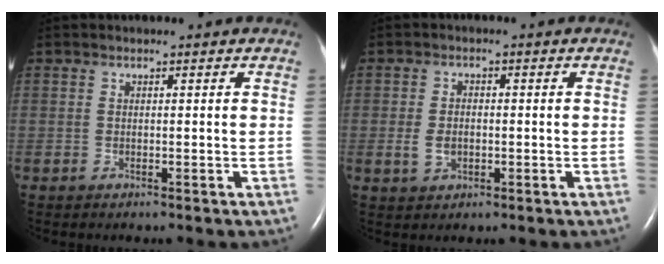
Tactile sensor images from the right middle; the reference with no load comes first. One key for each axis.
{"total": 3.3, "fx": -0.6, "fy": 2.2, "fz": 2.3, "tx": -0.051, "ty": 0.002, "tz": -0.009}